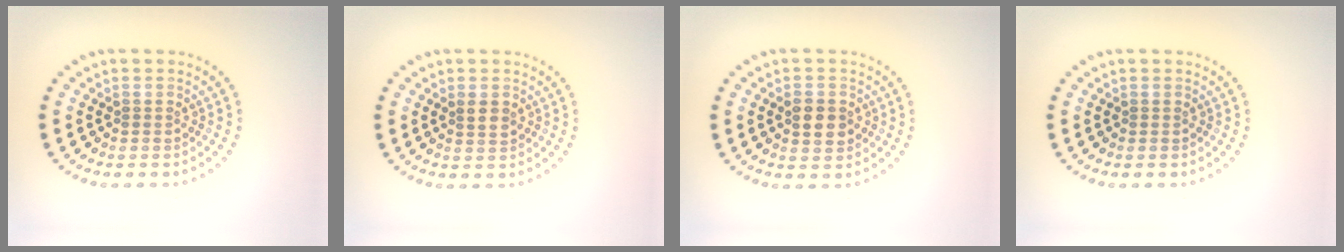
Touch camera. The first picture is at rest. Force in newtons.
{"total": 1.4, "press": 1.3, "slide": 0.4}
{"total": 2.8, "press": 2.8, "slide": 0.1}
{"total": 0.0}